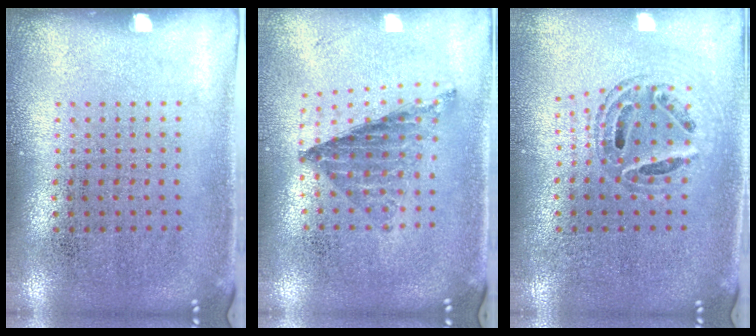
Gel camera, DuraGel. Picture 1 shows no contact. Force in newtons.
{"total": 0.8, "press": 0.8, "slide": 0.0}
{"total": 0.8, "press": 0.7, "slide": 0.1}